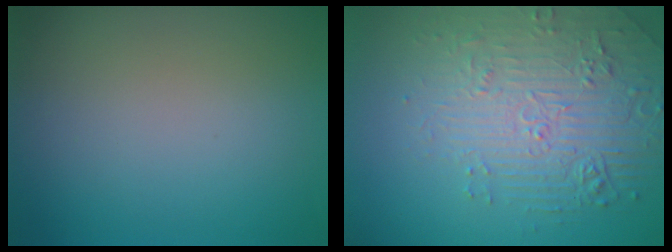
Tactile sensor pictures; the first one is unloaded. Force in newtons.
{"total": 4.4, "press": 4.1, "slide": 1.7}